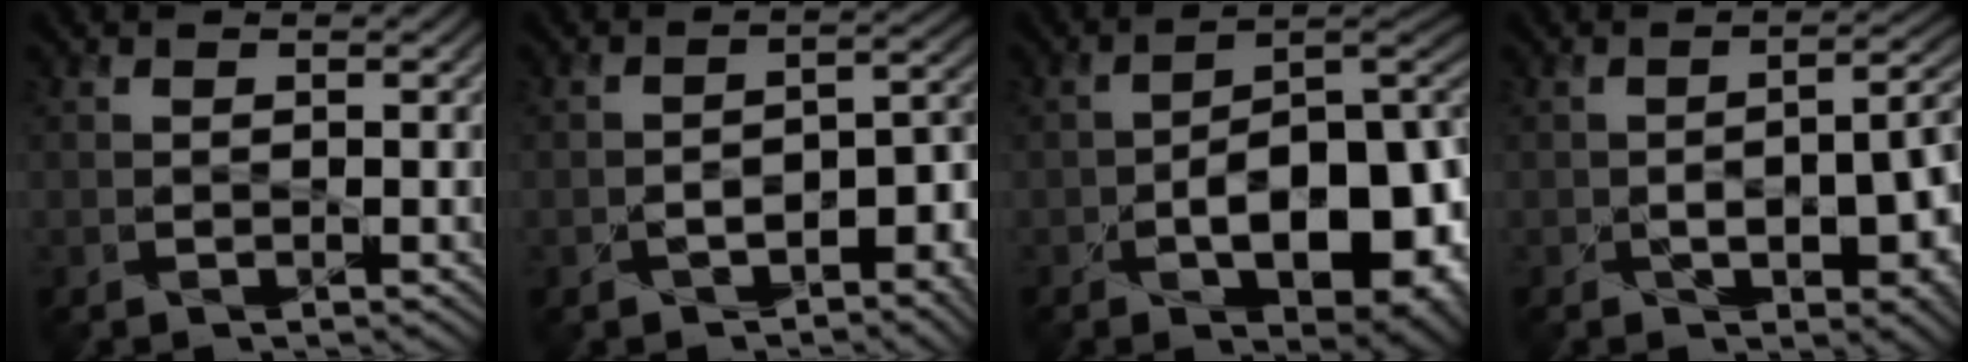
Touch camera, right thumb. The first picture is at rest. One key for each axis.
{"total": 6.2, "fx": -3.1, "fy": 3.2, "fz": 4.2, "tx": -0.053, "ty": -0.007, "tz": -0.052}
{"total": 14.9, "fx": -4.1, "fy": 8.0, "fz": 11.9, "tx": -0.167, "ty": -0.028, "tz": -0.052}
{"total": 10.4, "fx": -3.1, "fy": 5.4, "fz": 8.3, "tx": -0.100, "ty": -0.022, "tz": -0.035}